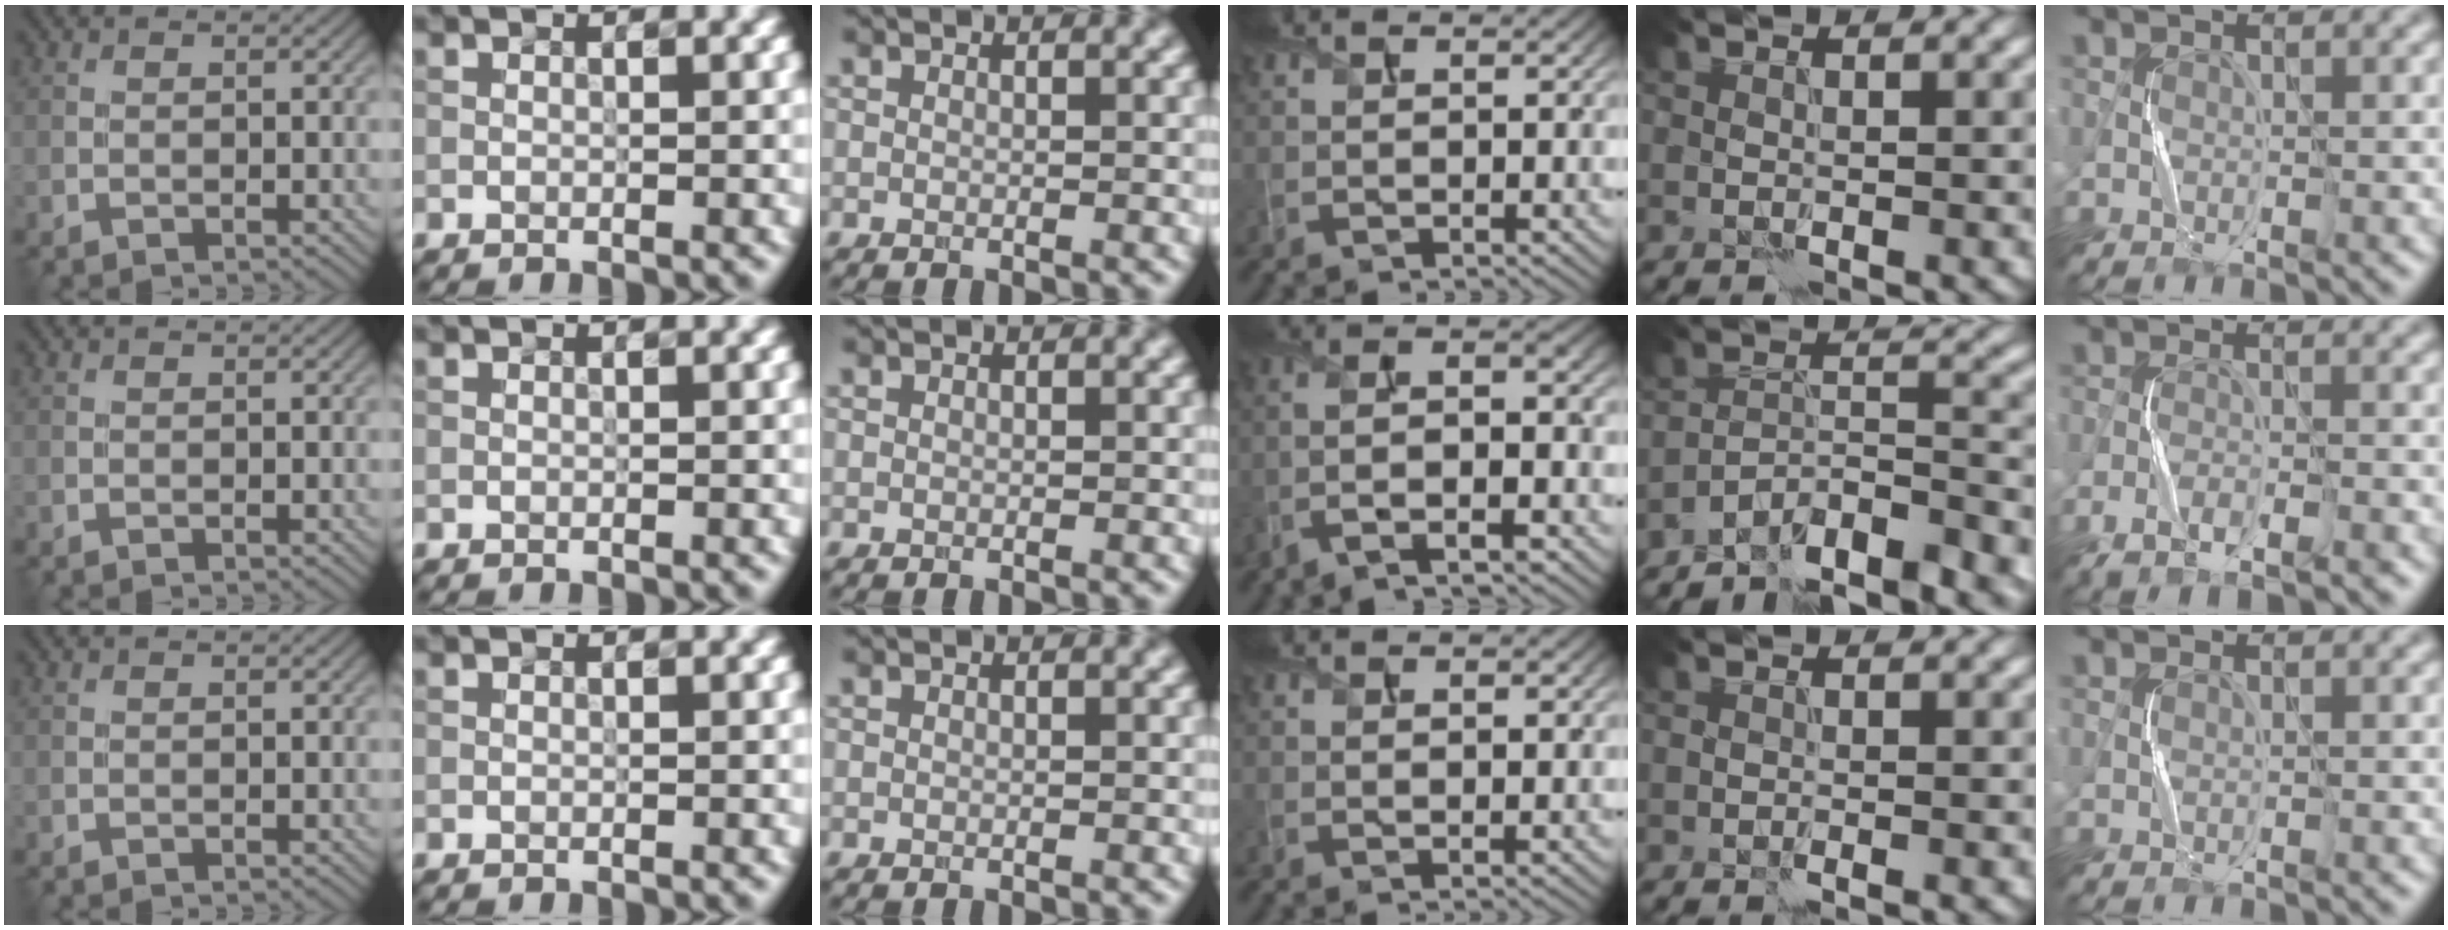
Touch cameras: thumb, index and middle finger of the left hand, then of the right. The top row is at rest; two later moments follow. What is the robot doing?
{"motion": "squeeze", "object": "sponge"}